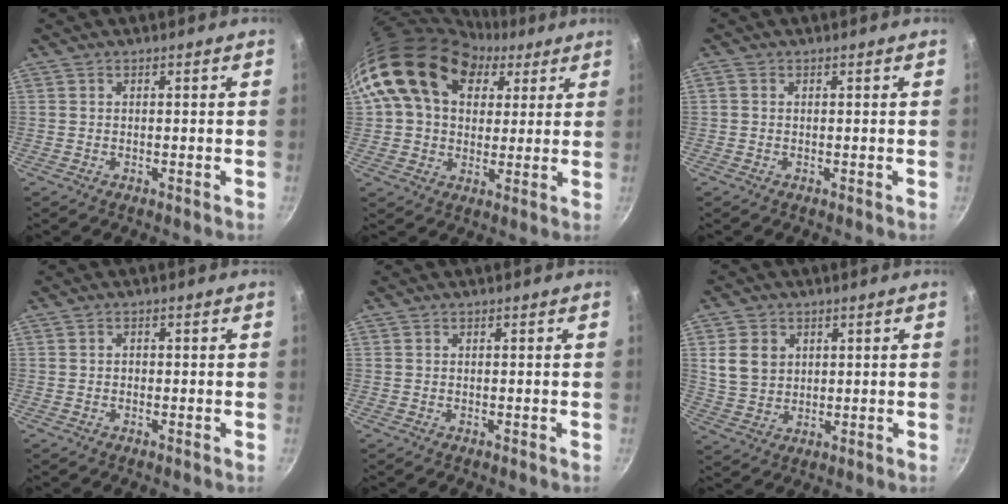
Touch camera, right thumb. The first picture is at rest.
{"total": 21.5, "force": [7.5, 15.7, 12.6], "torque": [-0.226, 0.026, 0.119]}
{"total": 0.6, "force": [0.1, 0.4, 0.4], "torque": [-0.012, 0.002, 0.001]}
{"total": 0.6, "force": [-0.2, 0.5, 0.2], "torque": [-0.002, 0.002, -0.004]}
{"total": 0.0}
{"total": 7.3, "force": [2.0, 5.9, 3.8], "torque": [-0.054, -0.006, 0.045]}